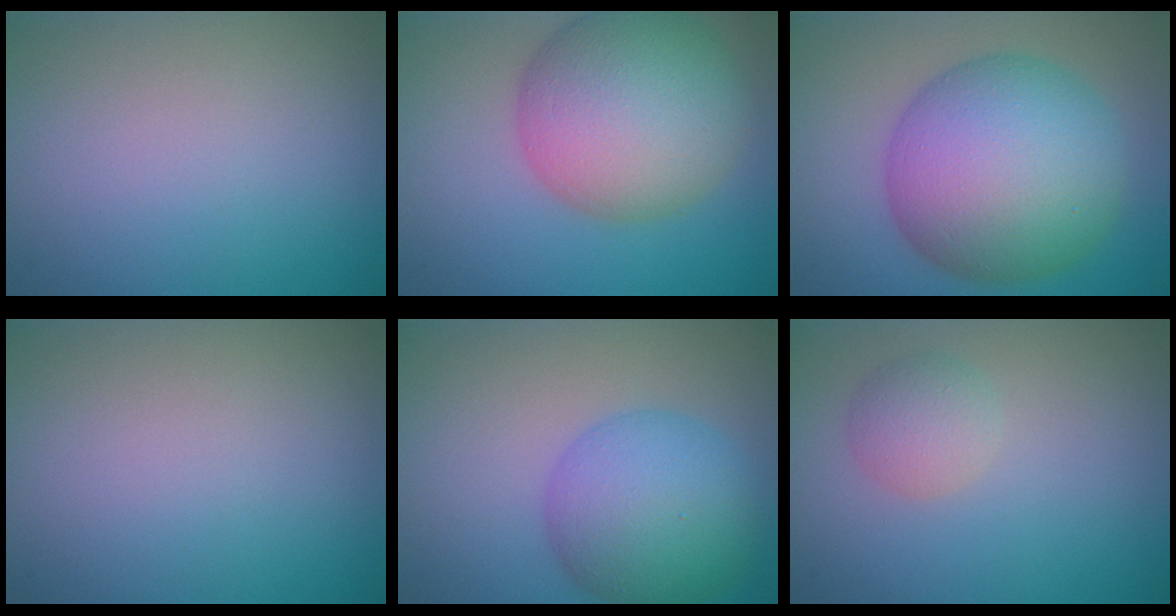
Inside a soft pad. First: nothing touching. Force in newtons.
{"total": 10.6, "press": 10.6, "slide": 0.5}
{"total": 12.9, "press": 12.9, "slide": 0.1}
{"total": 0.0}
{"total": 7.5, "press": 7.5, "slide": 0.4}
{"total": 2.1, "press": 2.1, "slide": 0.1}